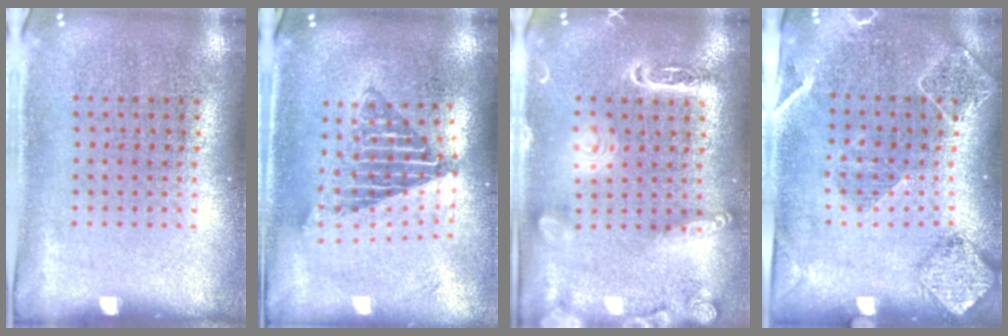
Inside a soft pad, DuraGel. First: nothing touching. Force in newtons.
{"total": 1.7, "press": 1.3, "slide": 1.0}
{"total": 1.8, "press": 1.8, "slide": 0.2}
{"total": 1.7, "press": 1.7, "slide": 0.5}